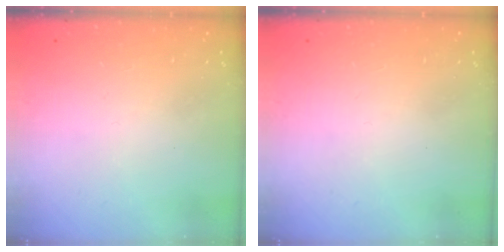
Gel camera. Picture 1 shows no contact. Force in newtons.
{"total": 0.0}